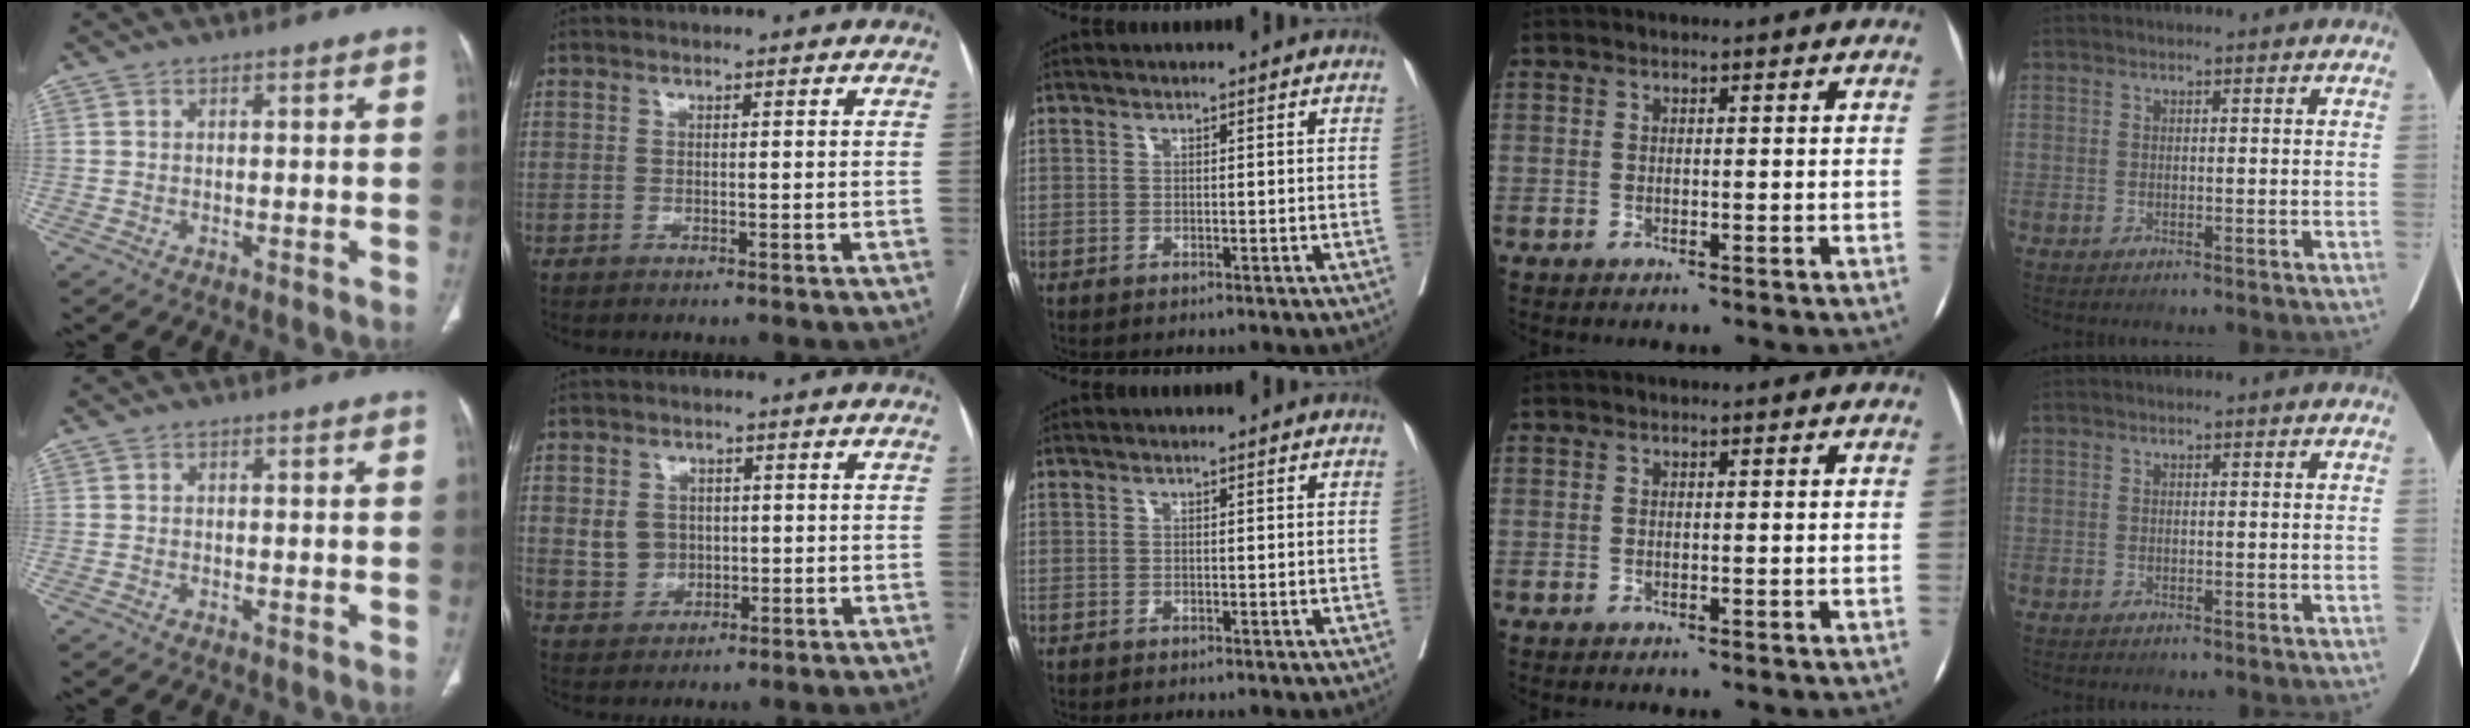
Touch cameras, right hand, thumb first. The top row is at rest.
{"index": {"total": 4.9, "force": [0.4, 4.5, 1.8], "torque": [-0.029, 0.016, 0.018]}}